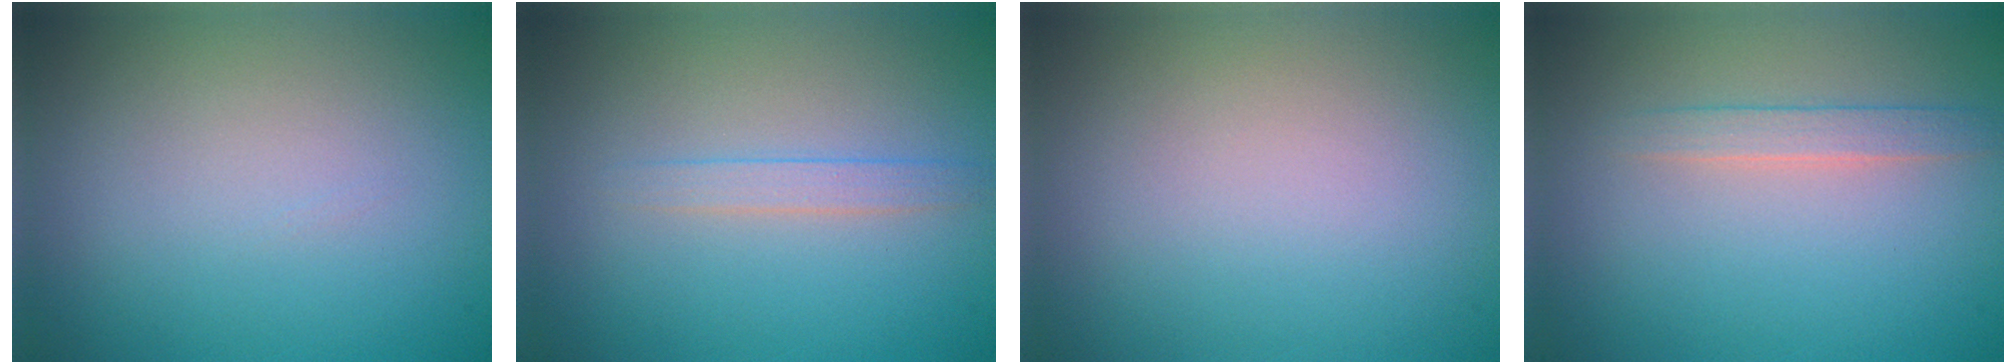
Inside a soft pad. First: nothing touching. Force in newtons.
{"total": 1.3, "press": 1.3, "slide": 0.0}
{"total": 0.0}
{"total": 1.7, "press": 1.7, "slide": 0.0}